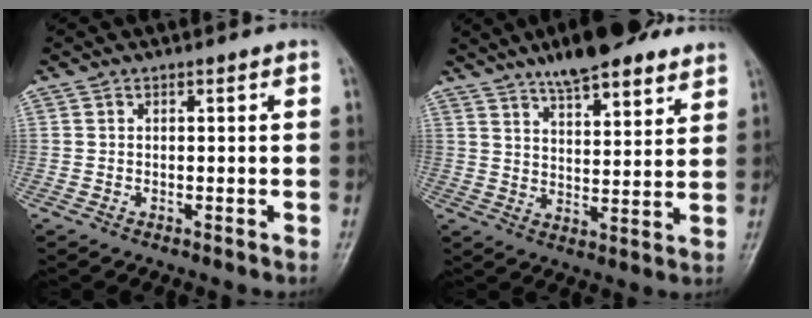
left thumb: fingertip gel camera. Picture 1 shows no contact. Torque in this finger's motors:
{"motor_torque": [3.79, 1.24, 1.30, -1.48, 0.10]}